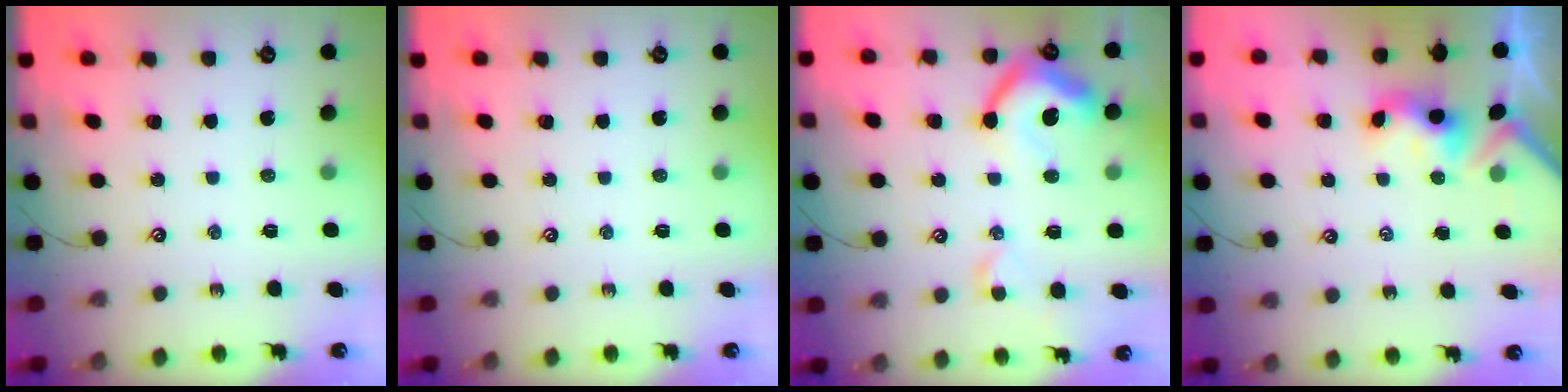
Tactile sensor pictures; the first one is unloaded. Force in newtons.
{"total": 0.0}
{"total": 11.2, "press": 11.1, "slide": 1.5}
{"total": 3.8, "press": 3.8, "slide": 0.2}